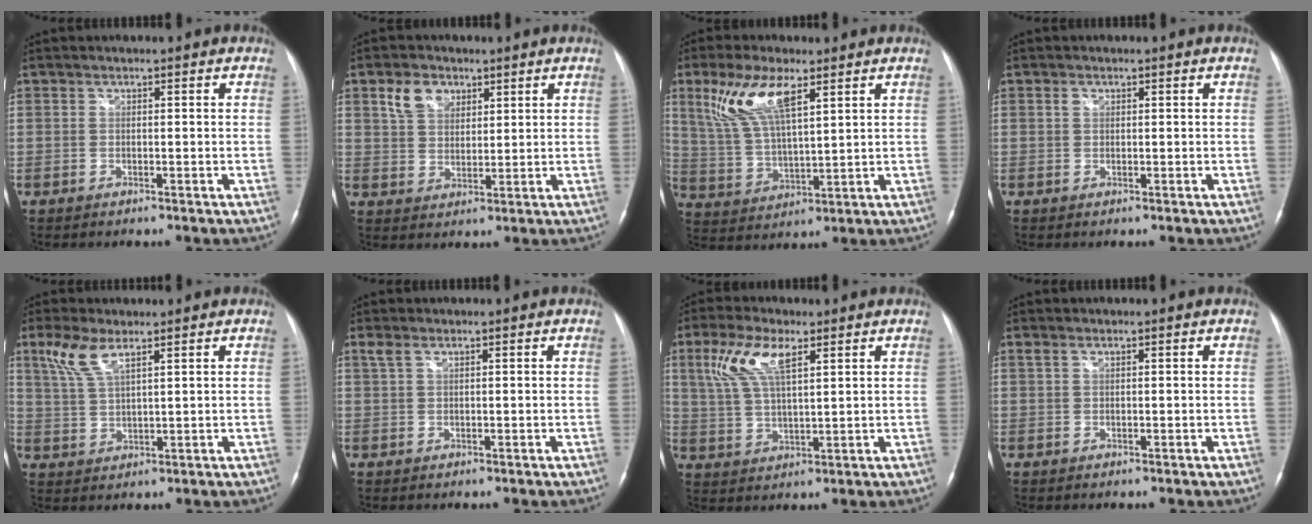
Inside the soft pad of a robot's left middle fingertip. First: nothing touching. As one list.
[{"total": 5.4, "force": [2.9, 3.8, 2.4], "torque": [-0.052, 0.013, 0.062]}, {"total": 10.5, "force": [5.5, 2.8, 8.6], "torque": [-0.192, 0.010, 0.114]}, {"total": 0.7, "force": [0.3, 0.6, 0.4], "torque": [-0.008, 0.005, 0.007]}, {"total": 5.7, "force": [3.5, 1.4, 4.2], "torque": [-0.105, 0.011, 0.078]}, {"total": 1.5, "force": [1.0, 0.5, 1.0], "torque": [-0.032, 0.019, 0.024]}, {"total": 8.5, "force": [4.0, 2.5, 7.1], "torque": [-0.163, 0.015, 0.082]}, {"total": 0.9, "force": [0.6, 0.3, 0.6], "torque": [-0.018, 0.015, 0.012]}]